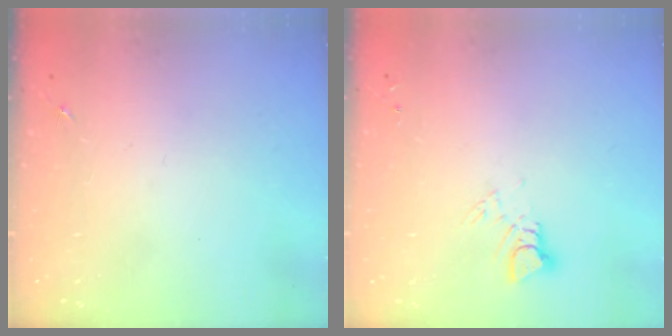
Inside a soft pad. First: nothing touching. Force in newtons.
{"total": 3.6, "press": 3.6, "slide": 0.1}